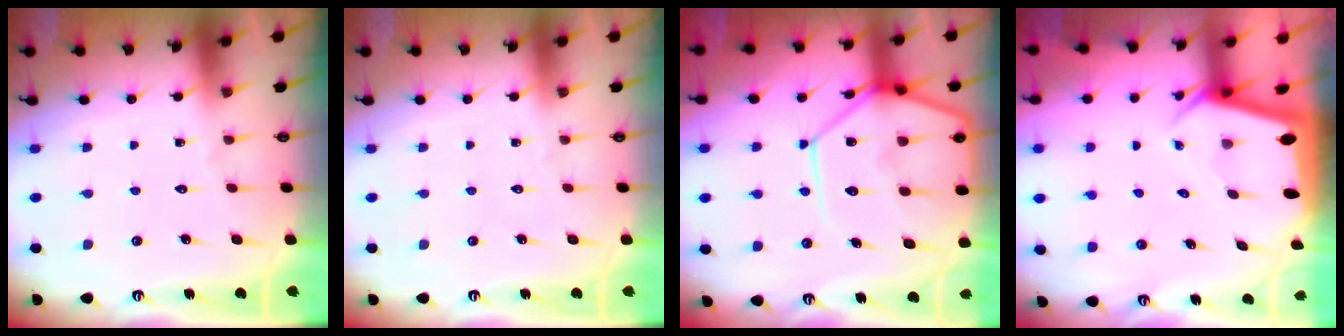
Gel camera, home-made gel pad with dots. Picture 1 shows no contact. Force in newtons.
{"total": 0.0}
{"total": 19.1, "press": 19.0, "slide": 2.0}
{"total": 3.1, "press": 3.1, "slide": 0.3}